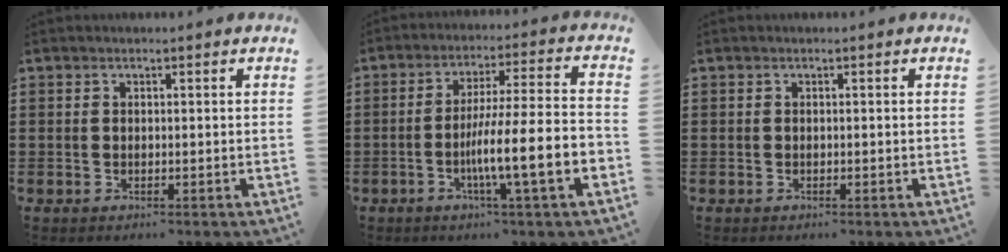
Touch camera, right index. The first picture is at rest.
{"total": 10.6, "force": [-3.8, 0.5, 9.9], "torque": [-0.165, -0.012, -0.073]}
{"total": 0.0}